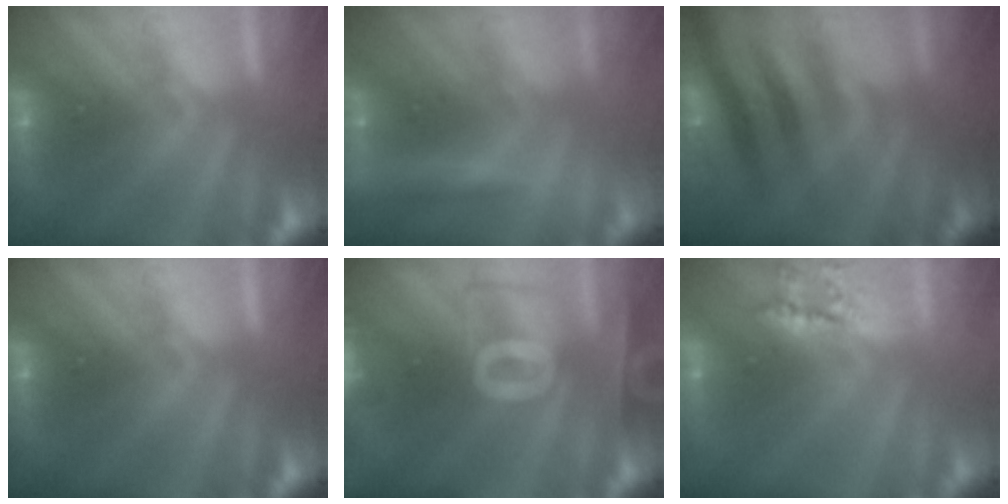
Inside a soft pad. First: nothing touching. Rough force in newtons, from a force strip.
{"total": 2.1}
{"total": 3.2}
{"total": 0.0}
{"total": 6.9}
{"total": 2.2}